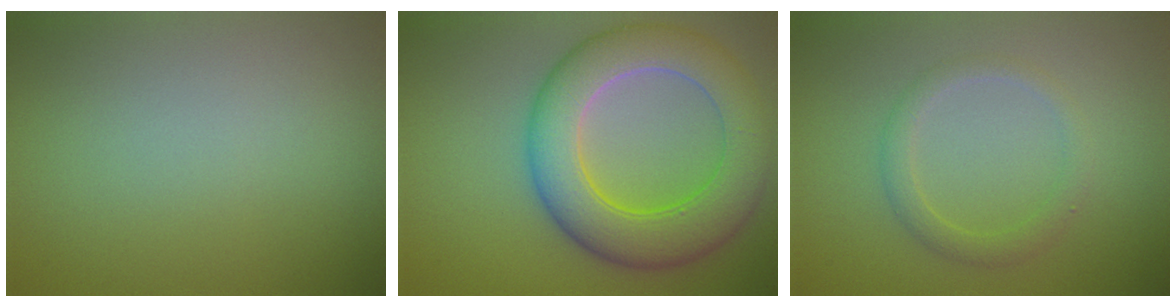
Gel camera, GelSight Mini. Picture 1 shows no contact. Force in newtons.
{"total": 8.6, "press": 8.5, "slide": 0.5}
{"total": 2.0, "press": 2.0, "slide": 0.1}